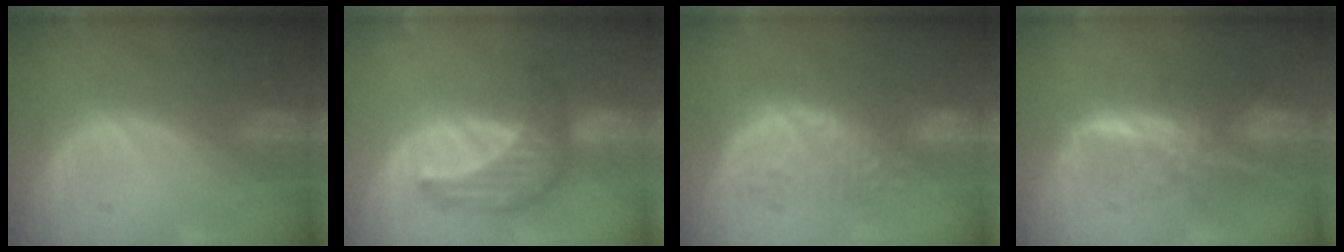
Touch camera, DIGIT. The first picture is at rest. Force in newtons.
{"total": 6.9, "press": 6.8, "slide": 1.0}
{"total": 9.3, "press": 8.4, "slide": 3.9}
{"total": 8.3, "press": 6.9, "slide": 4.5}